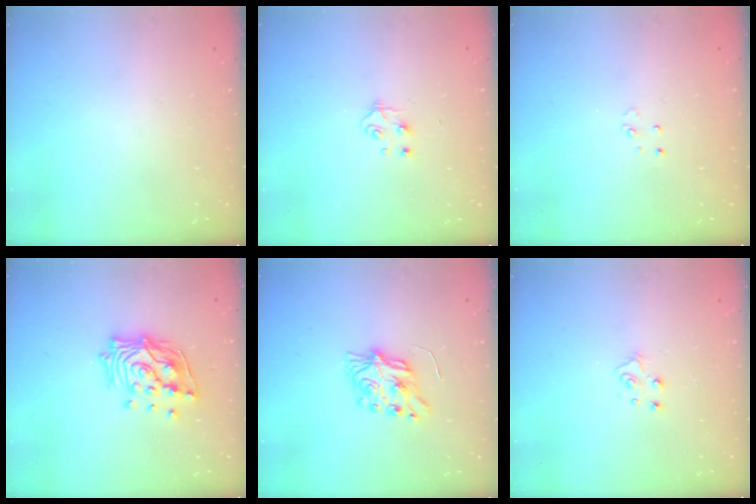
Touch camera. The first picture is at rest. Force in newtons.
{"total": 5.5, "press": 5.5, "slide": 0.6}
{"total": 3.3, "press": 3.3, "slide": 0.4}
{"total": 15.4, "press": 15.3, "slide": 1.3}
{"total": 7.4, "press": 7.3, "slide": 0.7}
{"total": 4.6, "press": 4.6, "slide": 0.5}